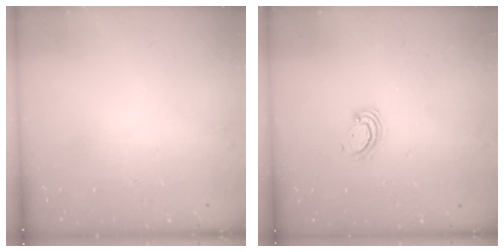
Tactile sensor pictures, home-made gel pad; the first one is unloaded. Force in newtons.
{"total": 2.6, "press": 2.6, "slide": 0.3}